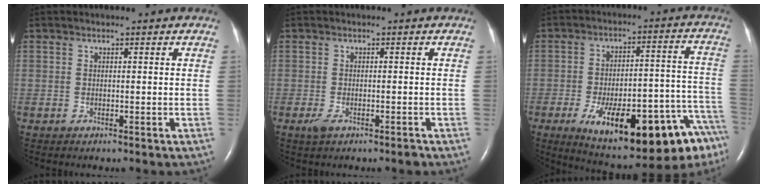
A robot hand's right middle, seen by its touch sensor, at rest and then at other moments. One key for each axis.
{"total": 2.4, "fx": -1.5, "fy": 0.7, "fz": 1.8, "tx": -0.038, "ty": -0.003, "tz": -0.027}
{"total": 24.5, "fx": -13.7, "fy": 6.0, "fz": 19.4, "tx": -0.198, "ty": 0.028, "tz": -0.189}